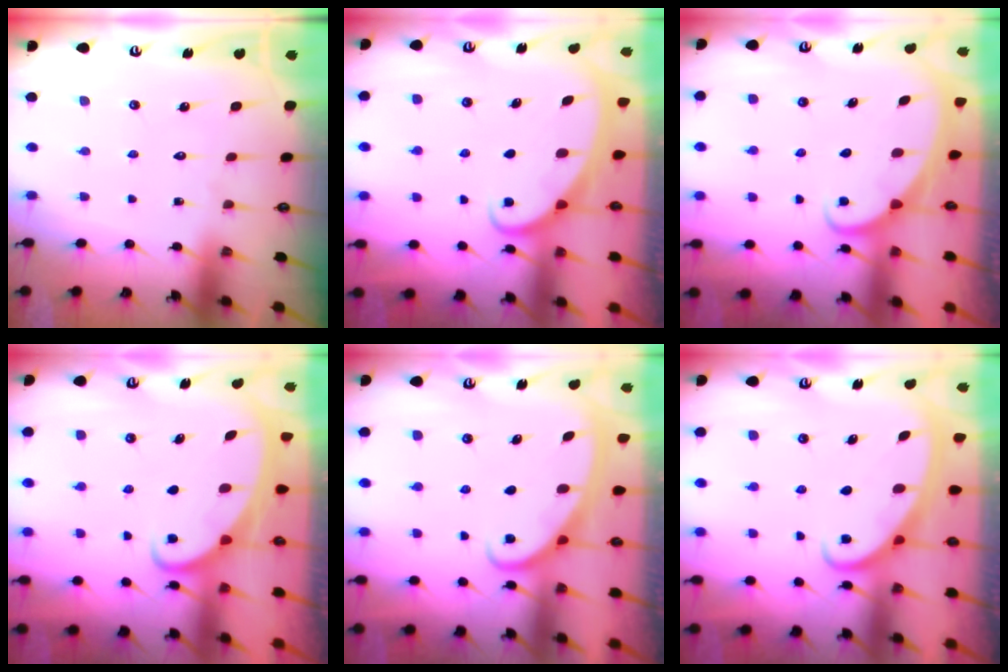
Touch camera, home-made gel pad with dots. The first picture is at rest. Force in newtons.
{"total": 2.2, "press": 2.2, "slide": 0.3}
{"total": 1.9, "press": 1.9, "slide": 0.1}
{"total": 2.3, "press": 2.2, "slide": 0.3}
{"total": 2.8, "press": 2.8, "slide": 0.4}
{"total": 2.6, "press": 2.6, "slide": 0.4}